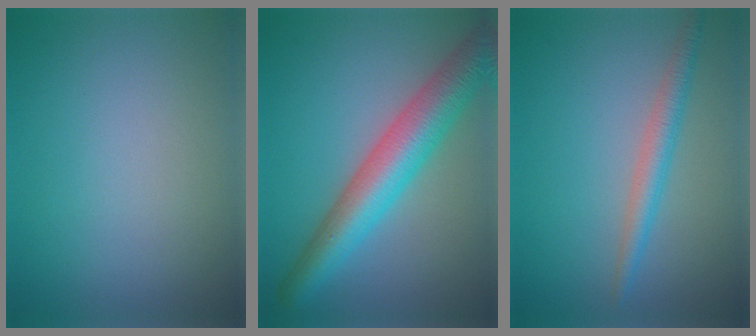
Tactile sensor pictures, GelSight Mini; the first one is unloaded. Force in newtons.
{"total": 7.4, "press": 7.4, "slide": 0.5}
{"total": 2.6, "press": 2.6, "slide": 0.0}